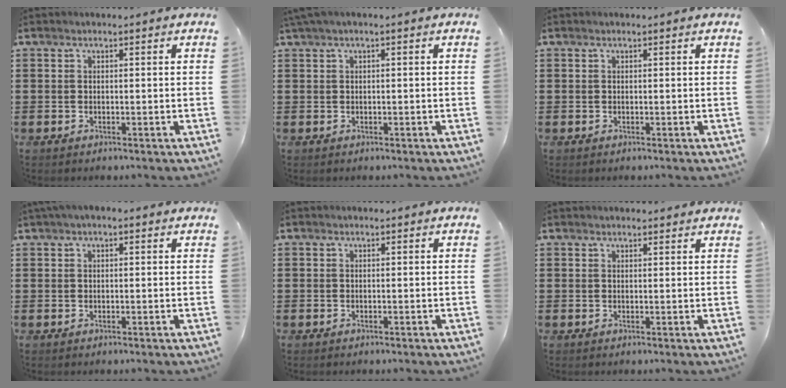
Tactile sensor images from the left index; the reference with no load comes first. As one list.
[{"total": 1.1, "force": [-0.1, 0.1, 1.1], "torque": [-0.017, -0.005, -0.001]}, {"total": 0.0}, {"total": 1.2, "force": [0.3, 0.5, 1.0], "torque": [-0.020, 0.004, 0.006]}, {"total": 0.0}, {"total": 1.2, "force": [1.2, 0.1, 0.2], "torque": [-0.005, 0.000, 0.023]}]